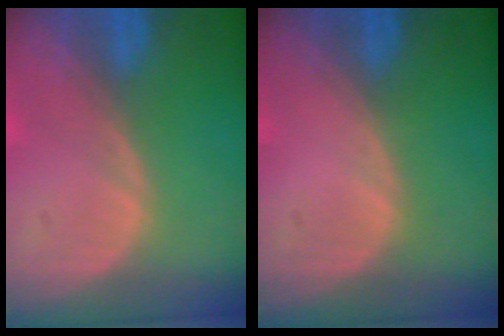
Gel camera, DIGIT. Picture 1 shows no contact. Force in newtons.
{"total": 0.0}